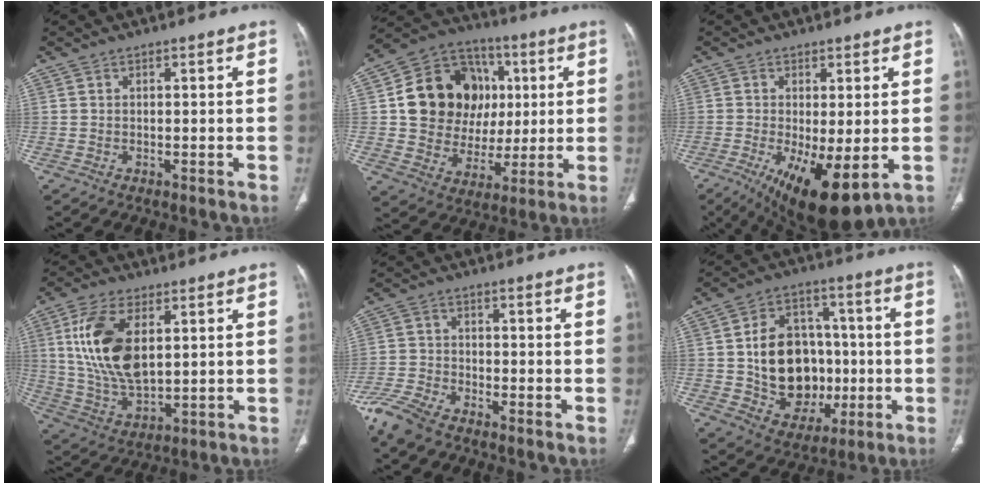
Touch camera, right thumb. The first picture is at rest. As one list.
[{"total": 20.0, "force": [3.5, 16.4, 10.9], "torque": [-0.146, 0.018, 0.071]}, {"total": 12.7, "force": [-3.5, 4.5, 11.3], "torque": [-0.186, -0.025, -0.040]}, {"total": 16.4, "force": [4.0, 8.6, 13.4], "torque": [-0.262, -0.014, 0.086]}, {"total": 7.2, "force": [-5.6, 2.7, 3.6], "torque": [-0.094, 0.005, -0.115]}, {"total": 17.9, "force": [-1.2, 13.8, 11.3], "torque": [-0.136, 0.024, -0.004]}]